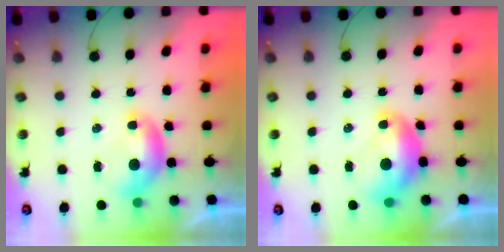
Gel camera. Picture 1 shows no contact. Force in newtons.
{"total": 2.4, "press": 2.3, "slide": 0.7}